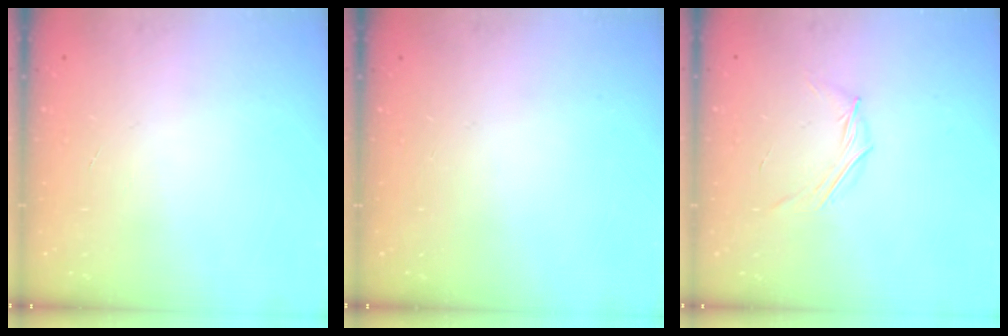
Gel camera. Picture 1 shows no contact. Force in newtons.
{"total": 0.0}
{"total": 3.7, "press": 3.5, "slide": 1.1}